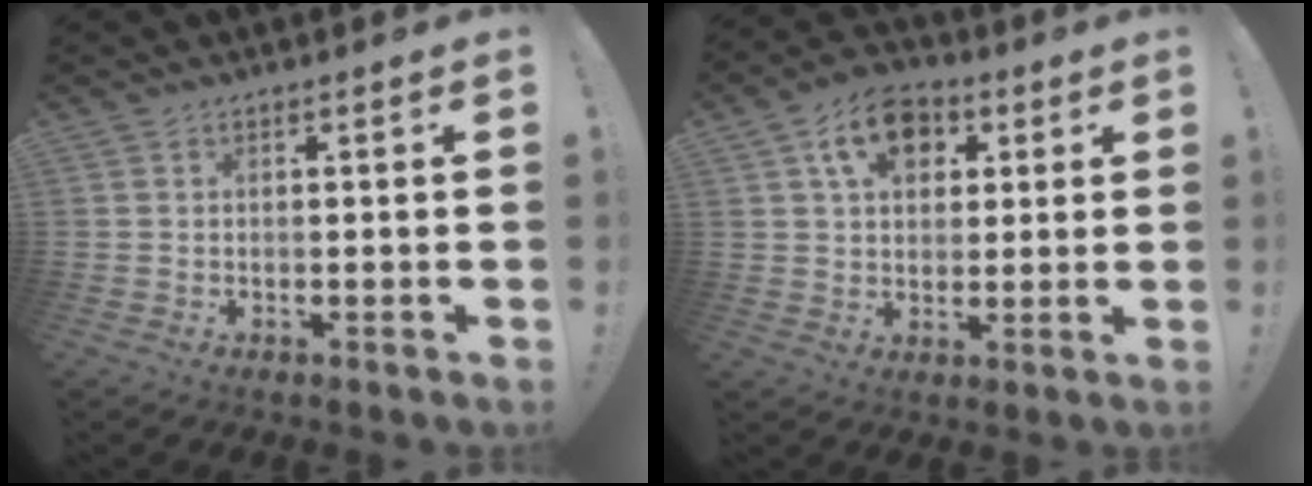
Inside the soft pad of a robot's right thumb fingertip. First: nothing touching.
{"total": 11.8, "force": [4.7, 8.5, 6.7], "torque": [-0.094, -0.004, 0.085]}